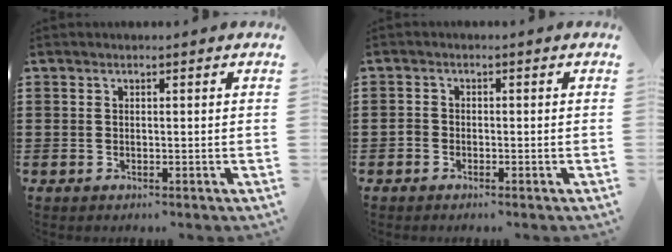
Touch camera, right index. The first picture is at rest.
{"total": 1.3, "force": [-0.8, 0.9, 0.4], "torque": [-0.010, 0.003, -0.018]}